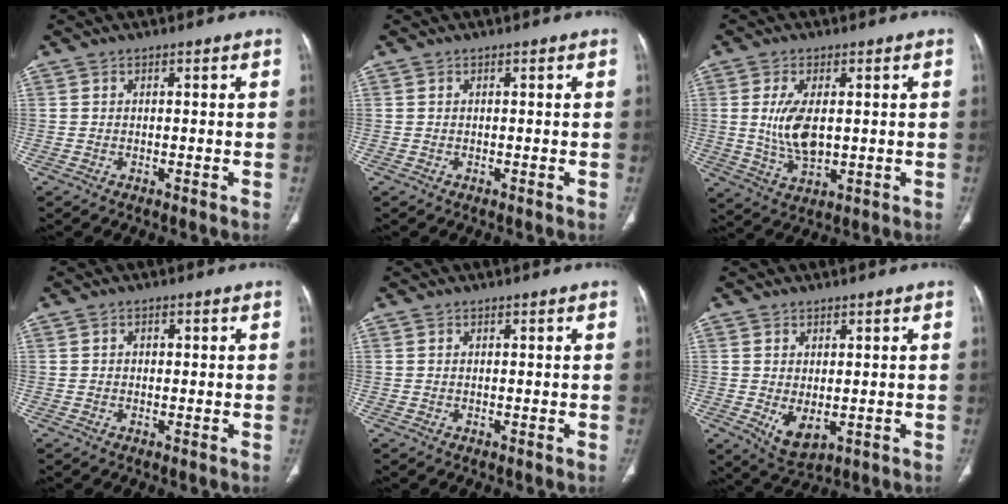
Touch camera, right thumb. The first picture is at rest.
{"total": 0.0}
{"total": 8.2, "force": [0.8, 4.1, 7.1], "torque": [-0.145, -0.013, 0.024]}
{"total": 0.9, "force": [0.1, 0.8, 0.4], "torque": [-0.004, 0.002, 0.001]}
{"total": 0.0}
{"total": 5.2, "force": [-0.6, 2.9, 4.2], "torque": [-0.067, -0.010, 0.009]}